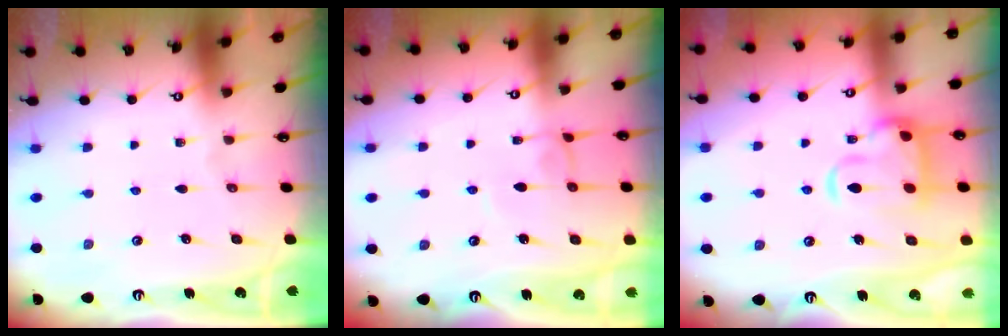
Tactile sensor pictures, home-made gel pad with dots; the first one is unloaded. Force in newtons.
{"total": 2.3, "press": 2.3, "slide": 0.2}
{"total": 7.0, "press": 6.8, "slide": 1.5}